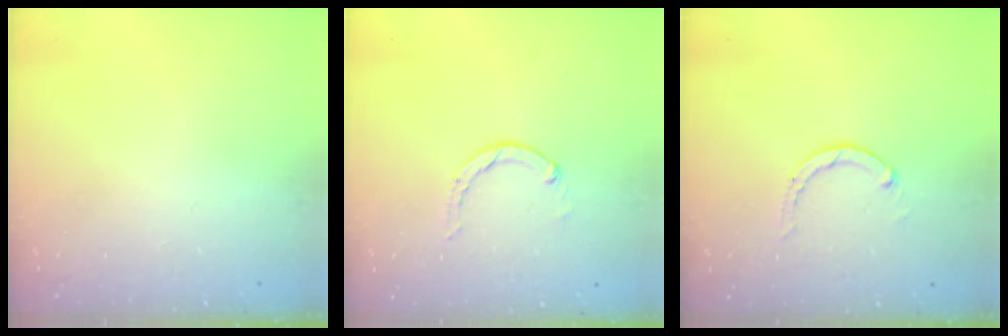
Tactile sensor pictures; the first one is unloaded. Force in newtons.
{"total": 0.8, "press": 0.8, "slide": 0.2}
{"total": 2.8, "press": 2.8, "slide": 0.5}